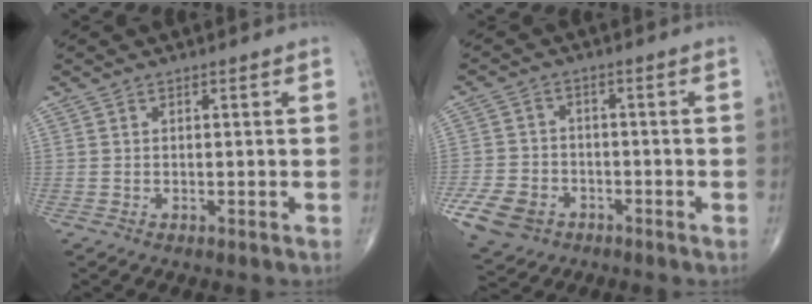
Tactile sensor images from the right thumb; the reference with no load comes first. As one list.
[{"total": 9.7, "force": [-4.6, 7.3, 4.4], "torque": [-0.086, 0.015, -0.079]}]